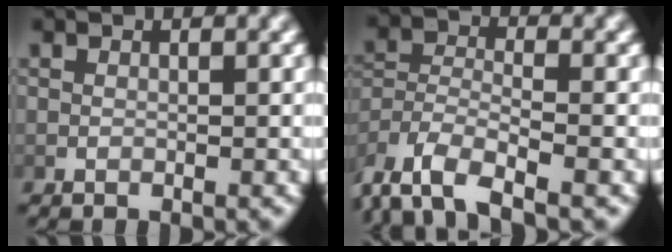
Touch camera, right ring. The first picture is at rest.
{"total": 5.9, "force": [-2.9, 4.2, 3.1], "torque": [-0.092, -0.030, -0.045]}